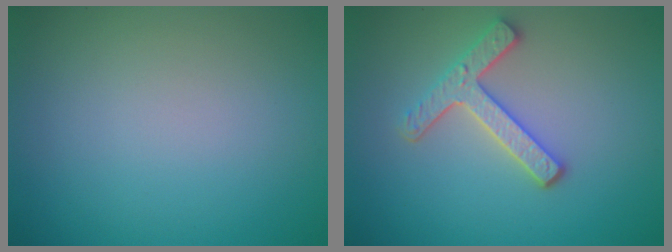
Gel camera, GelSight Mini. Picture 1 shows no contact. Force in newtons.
{"total": 3.3, "press": 2.9, "slide": 1.6}